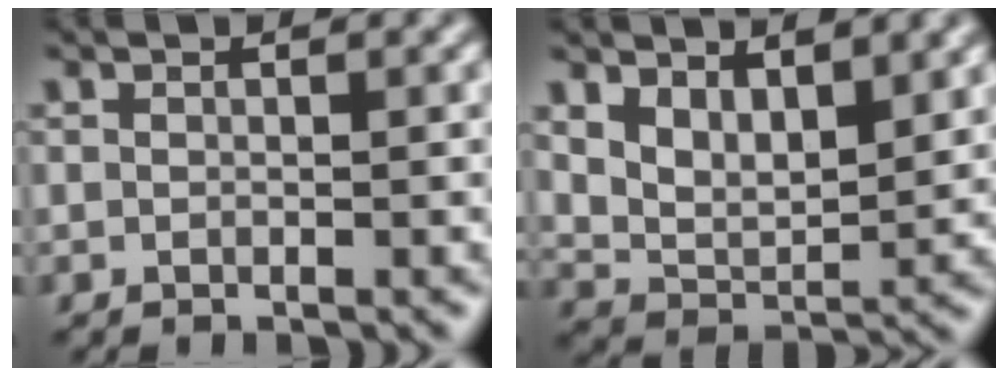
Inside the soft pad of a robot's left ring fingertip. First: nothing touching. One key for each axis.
{"total": 4.6, "fx": 2.5, "fy": 2.4, "fz": 3.1, "tx": -0.066, "ty": -0.016, "tz": 0.050}